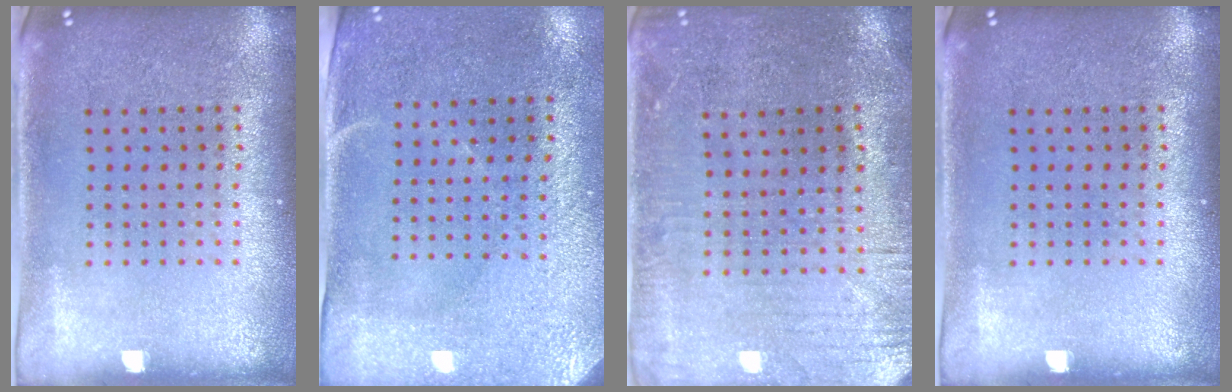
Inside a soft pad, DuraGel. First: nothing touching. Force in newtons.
{"total": 2.9, "press": 2.5, "slide": 1.6}
{"total": 0.7, "press": 0.5, "slide": 0.5}
{"total": 0.0}